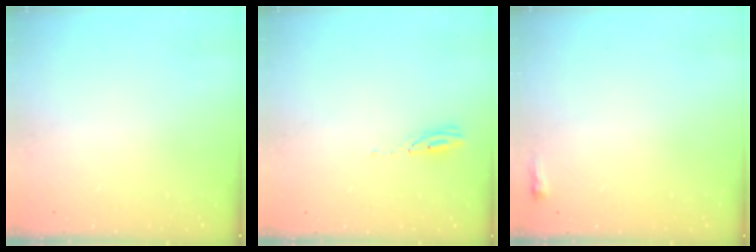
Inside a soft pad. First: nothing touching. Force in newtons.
{"total": 3.2, "press": 3.2, "slide": 0.2}
{"total": 2.2, "press": 2.2, "slide": 0.6}